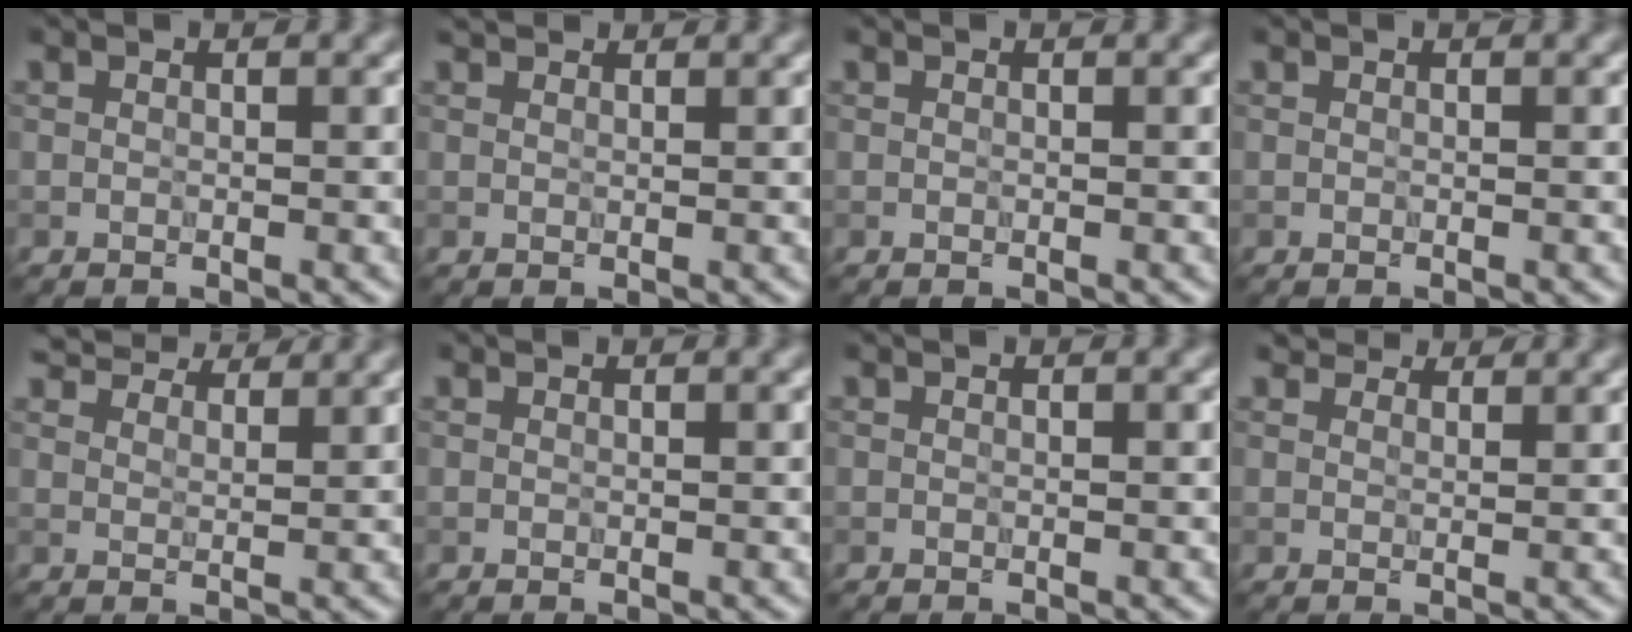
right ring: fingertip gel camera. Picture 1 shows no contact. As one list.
[{"total": 1.6, "force": [1.5, 0.4, 0.4], "torque": [-0.016, 0.002, 0.018]}, {"total": 0.0}, {"total": 0.0}, {"total": 6.3, "force": [5.8, 1.5, 1.9], "torque": [-0.049, 0.000, 0.095]}, {"total": 0.0}, {"total": 0.0}, {"total": 3.1, "force": [2.8, 1.2, 0.8], "torque": [-0.018, -0.011, 0.049]}]